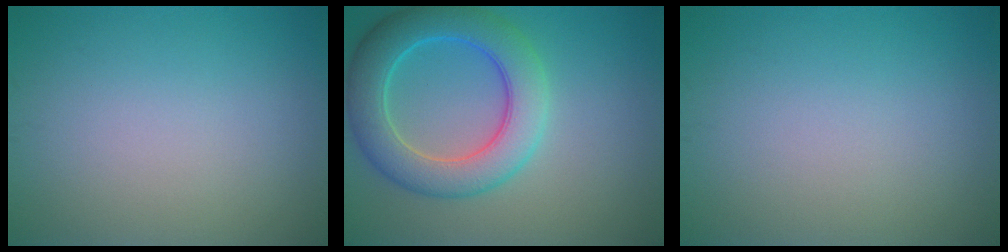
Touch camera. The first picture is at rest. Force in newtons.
{"total": 7.2, "press": 7.2, "slide": 0.2}
{"total": 0.0}